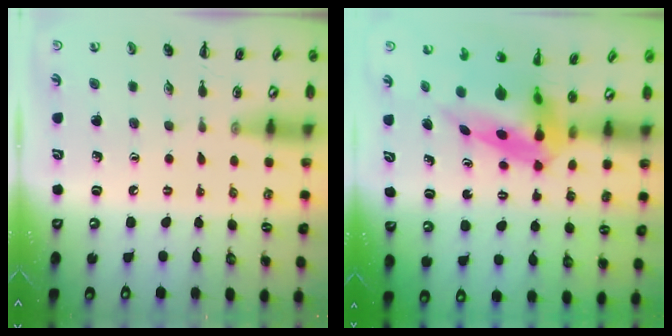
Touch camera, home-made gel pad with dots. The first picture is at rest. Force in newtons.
{"total": 7.1, "press": 6.7, "slide": 2.2}